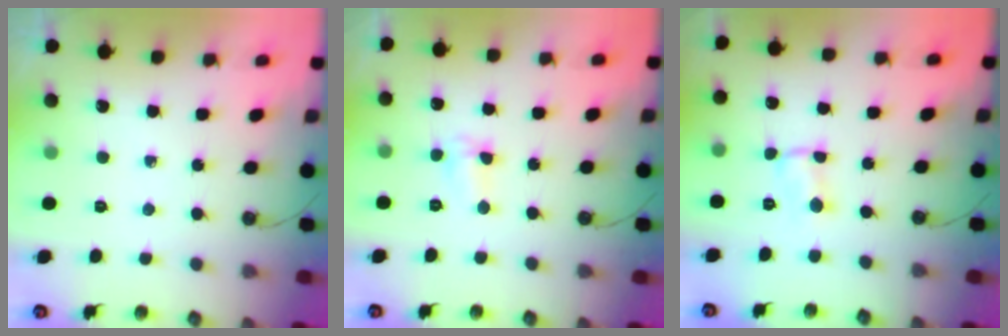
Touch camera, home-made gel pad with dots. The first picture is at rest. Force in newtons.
{"total": 5.8, "press": 4.7, "slide": 3.4}
{"total": 1.4, "press": 1.4, "slide": 0.1}